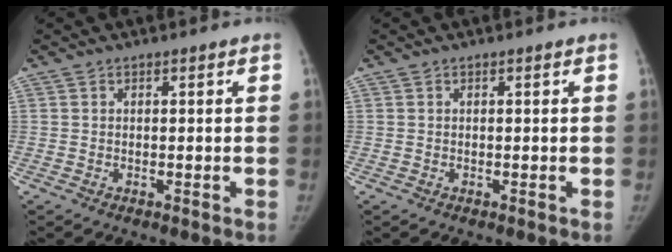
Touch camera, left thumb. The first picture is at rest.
{"total": 0.0}